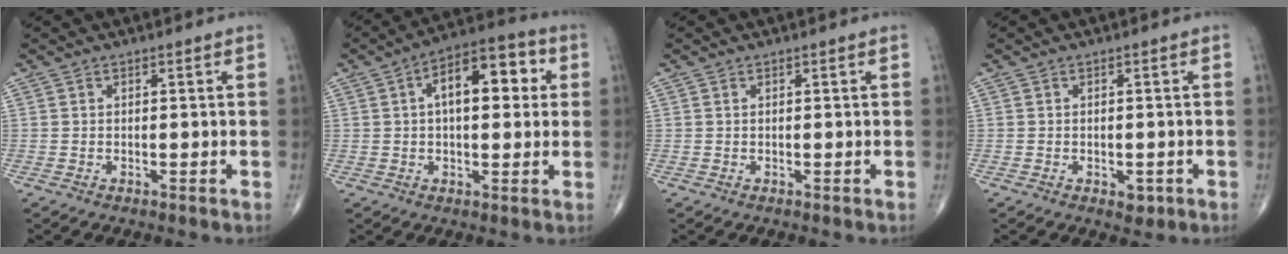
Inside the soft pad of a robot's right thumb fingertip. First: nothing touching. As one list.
[{"total": 13.2, "force": [2.8, 6.5, 11.1], "torque": [-0.143, 0.025, 0.035]}, {"total": 0.0}, {"total": 2.1, "force": [-0.8, 1.4, 1.4], "torque": [-0.009, -0.001, -0.006]}]